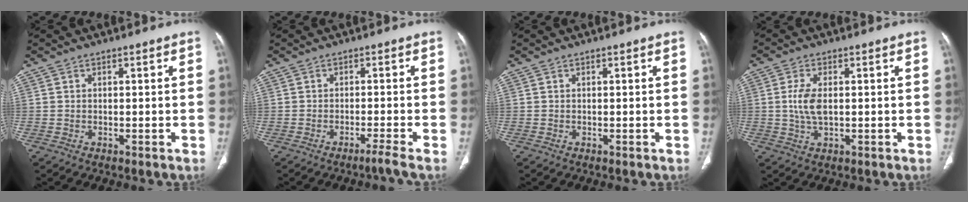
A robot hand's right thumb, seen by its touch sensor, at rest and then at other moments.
{"total": 2.0, "force": [-1.5, -0.9, 1.0], "torque": [-0.026, 0.008, -0.031]}
{"total": 0.0}
{"total": 5.1, "force": [0.3, 2.5, 4.4], "torque": [-0.101, 0.000, 0.007]}